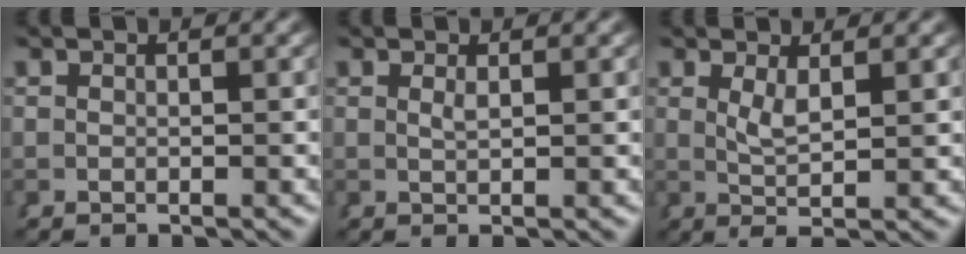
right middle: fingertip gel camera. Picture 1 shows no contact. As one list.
[{"total": 1.1, "force": [0.4, -0.8, 0.6], "torque": [-0.006, -0.008, 0.014]}, {"total": 2.6, "force": [0.7, -0.5, 2.4], "torque": [-0.041, -0.013, 0.023]}]